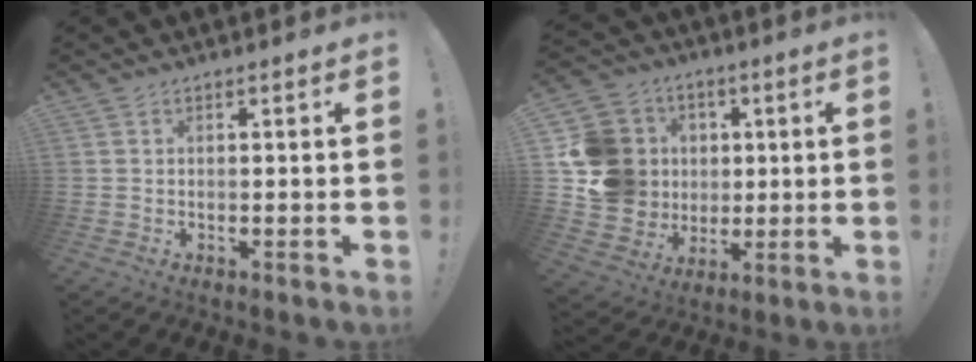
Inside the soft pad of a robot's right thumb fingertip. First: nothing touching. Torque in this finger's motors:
{"motor_torque": [1.58, 1.94, 0.42, -0.22, 0.04]}